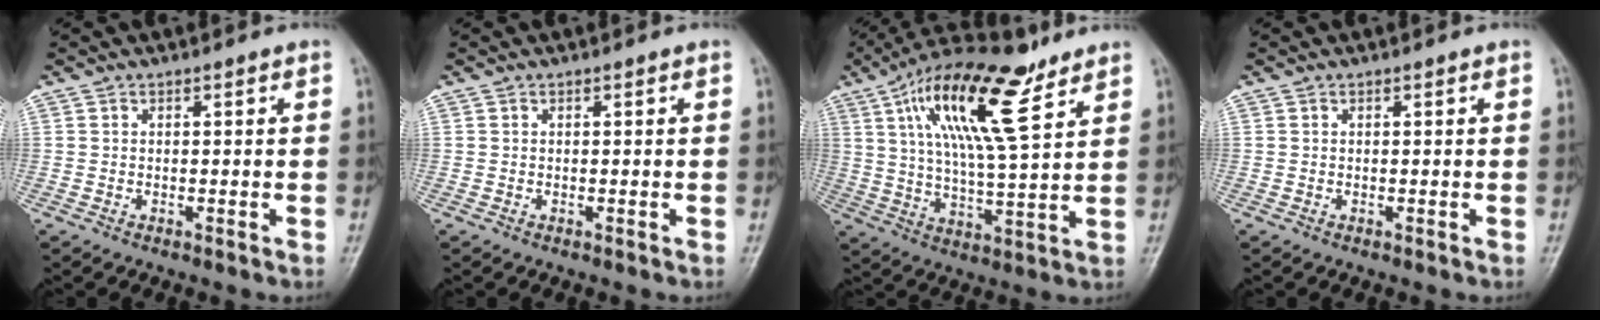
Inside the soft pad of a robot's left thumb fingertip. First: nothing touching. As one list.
[{"total": 0.0}, {"total": 18.5, "force": [9.6, 5.7, 14.7], "torque": [-0.246, -0.024, 0.168]}, {"total": 0.0}]